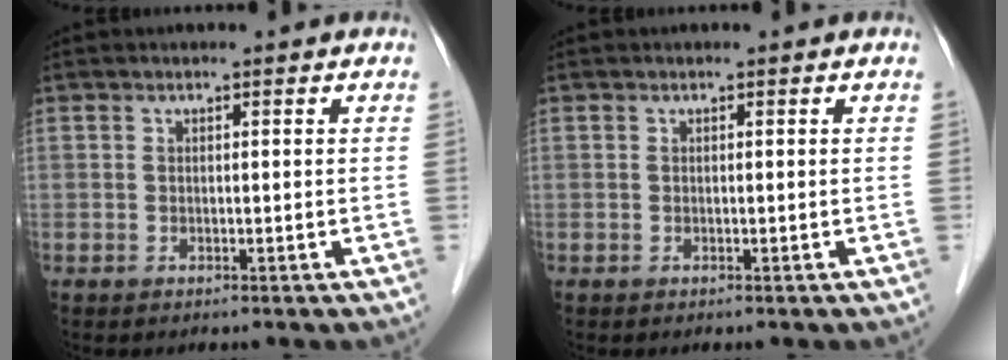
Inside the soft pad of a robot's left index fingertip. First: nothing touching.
{"total": 0.0}